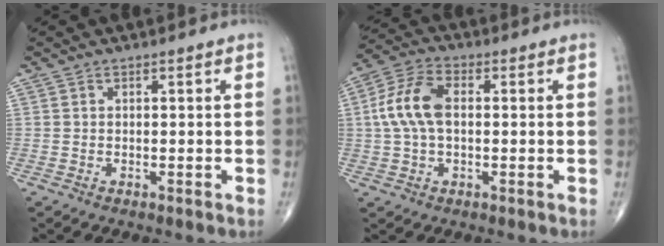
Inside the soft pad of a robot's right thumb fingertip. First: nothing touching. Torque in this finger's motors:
{"motor_torque": [-0.14, 1.16, 0.96, 0.05, 0.13]}